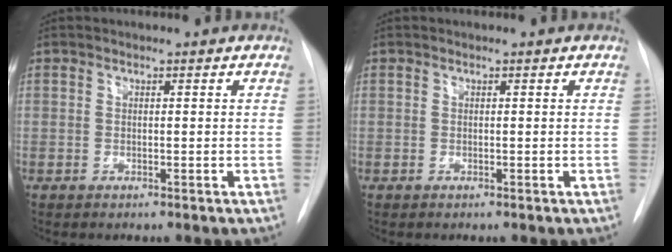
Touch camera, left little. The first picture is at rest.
{"total": 0.0}